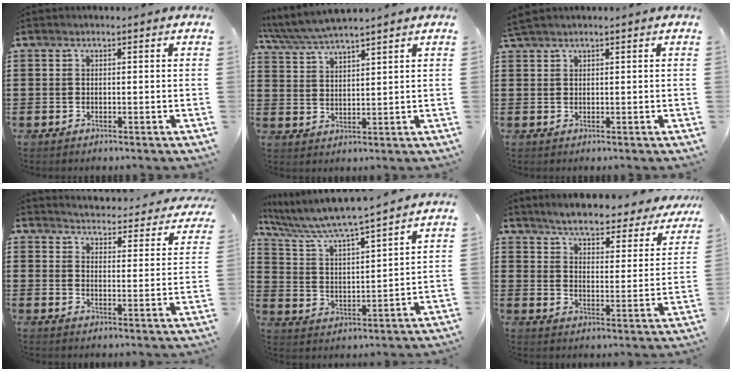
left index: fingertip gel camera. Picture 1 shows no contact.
{"total": 4.7, "force": [4.4, 0.1, 1.7], "torque": [-0.048, -0.016, 0.079]}
{"total": 1.2, "force": [1.1, 0.0, 0.5], "torque": [-0.013, 0.000, 0.022]}
{"total": 3.8, "force": [3.7, -0.5, 0.3], "torque": [-0.020, -0.042, 0.057]}
{"total": 6.8, "force": [6.1, -0.2, 2.8], "torque": [-0.083, -0.039, 0.101]}
{"total": 5.2, "force": [5.0, 0.2, 1.6], "torque": [-0.055, -0.036, 0.081]}